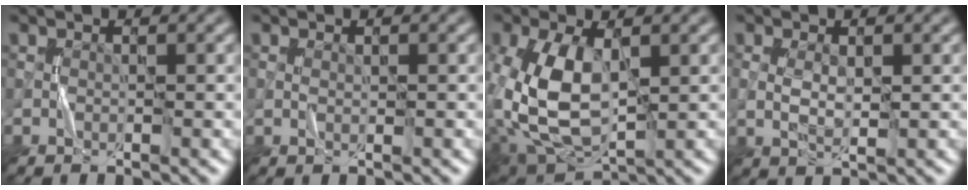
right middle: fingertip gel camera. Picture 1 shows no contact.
{"total": 0.8, "force": [0.1, 0.4, 0.7], "torque": [-0.014, -0.001, 0.001]}
{"total": 9.8, "force": [0.2, 5.5, 8.1], "torque": [-0.194, -0.004, 0.006]}
{"total": 2.4, "force": [0.3, 1.3, 2.0], "torque": [-0.047, -0.002, 0.007]}